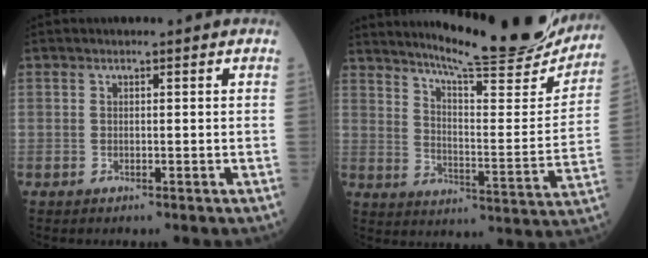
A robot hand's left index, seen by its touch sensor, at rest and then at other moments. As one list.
[{"total": 22.5, "force": [20.2, 1.5, 9.9], "torque": [-0.150, -0.059, 0.270]}]